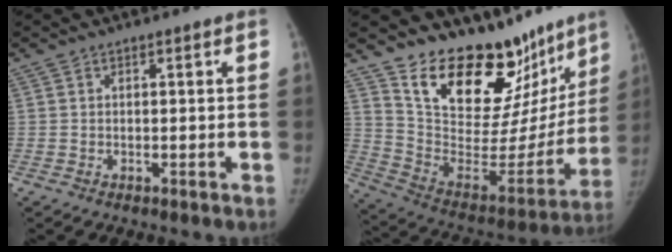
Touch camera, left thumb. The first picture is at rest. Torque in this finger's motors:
{"motor_torque": [0.79, -0.35, 1.45, -1.32, 0.26]}